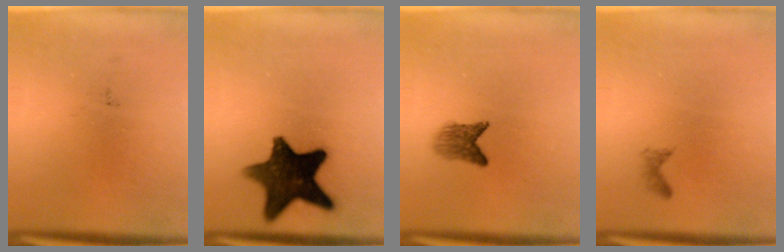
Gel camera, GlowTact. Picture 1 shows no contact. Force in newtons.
{"total": 13.8}
{"total": 2.8}
{"total": 0.6}